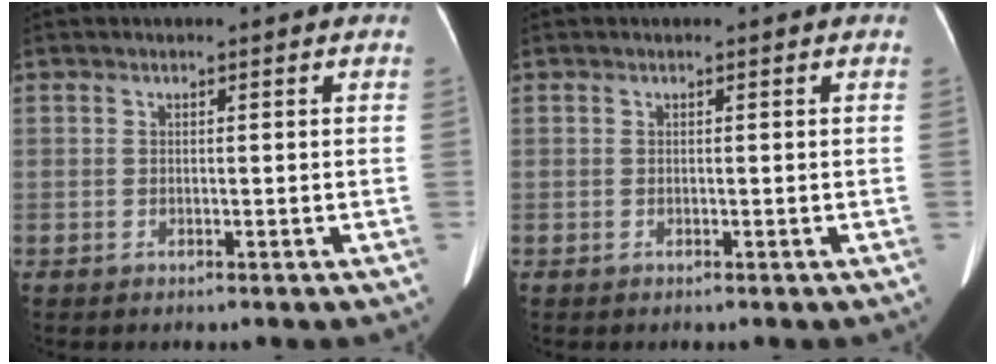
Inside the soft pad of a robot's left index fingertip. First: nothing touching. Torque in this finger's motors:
{"motor_torque": [-0.01, 0.01, 0.00, 0.00]}